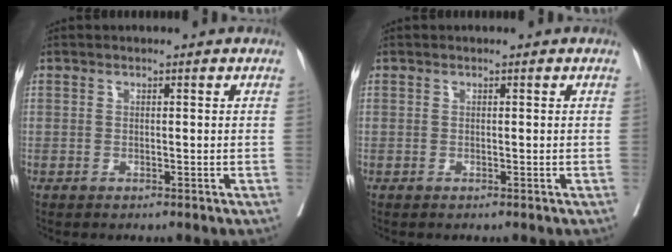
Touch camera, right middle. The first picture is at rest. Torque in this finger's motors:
{"motor_torque": [0.00, 0.00, 0.00, 0.00]}